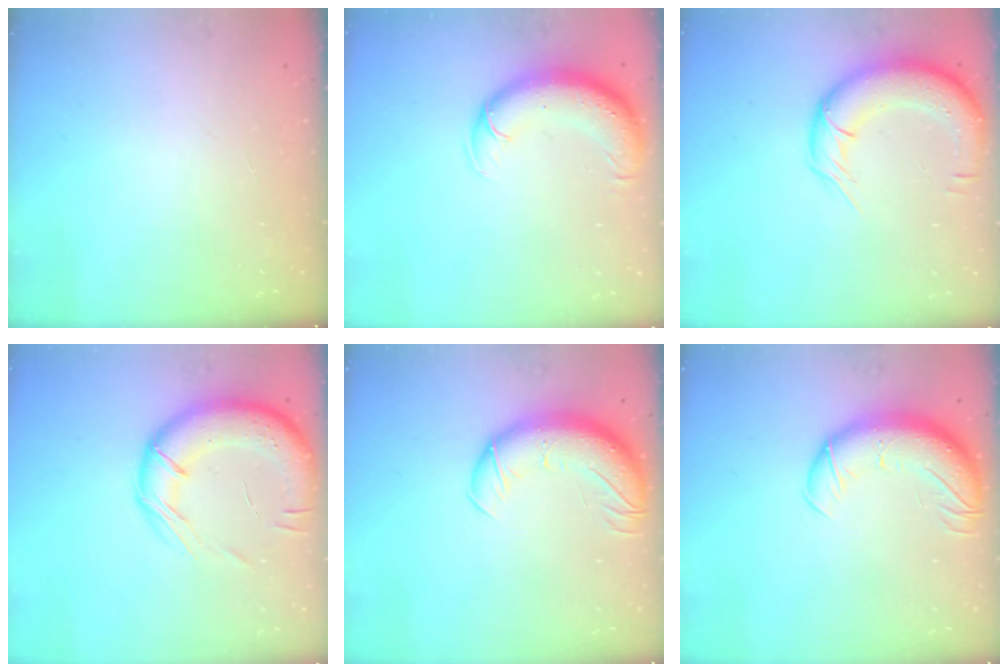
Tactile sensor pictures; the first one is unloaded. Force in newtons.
{"total": 11.0, "press": 10.6, "slide": 2.8}
{"total": 14.0, "press": 13.6, "slide": 3.1}
{"total": 18.4, "press": 18.0, "slide": 3.7}
{"total": 13.4, "press": 13.0, "slide": 3.3}
{"total": 13.4, "press": 13.0, "slide": 3.3}